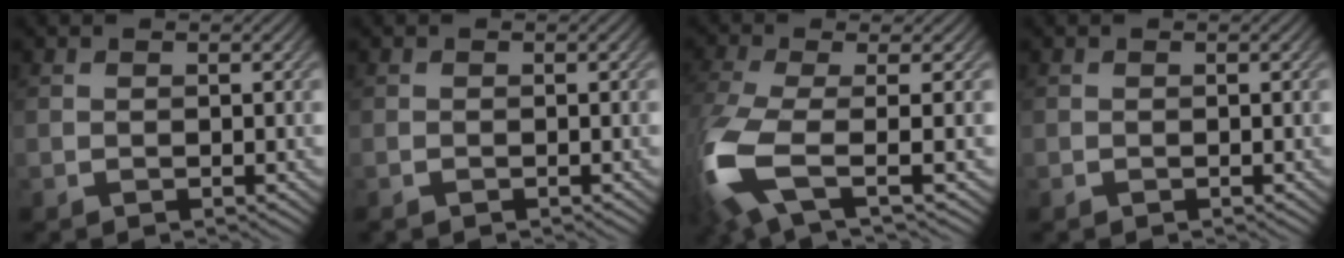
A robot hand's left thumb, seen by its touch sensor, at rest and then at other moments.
{"total": 0.6, "force": [-0.5, -0.1, 0.1], "torque": [-0.001, -0.001, -0.013]}
{"total": 9.5, "force": [-2.9, 2.9, 8.5], "torque": [-0.212, -0.021, -0.063]}
{"total": 0.0}